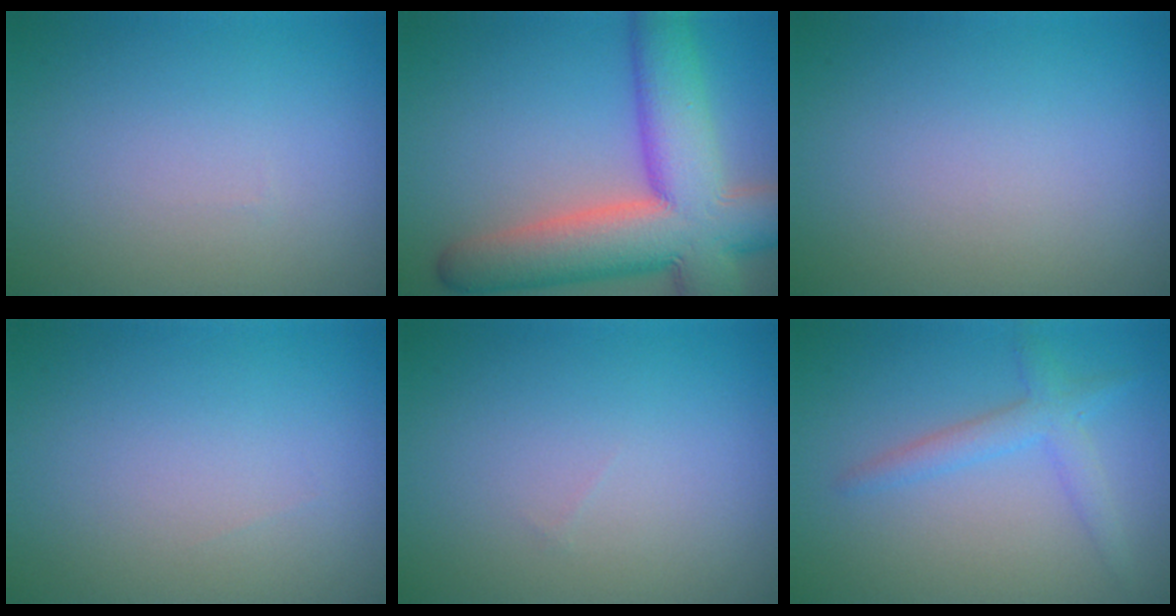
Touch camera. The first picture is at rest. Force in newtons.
{"total": 12.9, "press": 12.8, "slide": 0.8}
{"total": 0.0}
{"total": 0.0}
{"total": 0.0}
{"total": 2.6, "press": 2.6, "slide": 0.1}